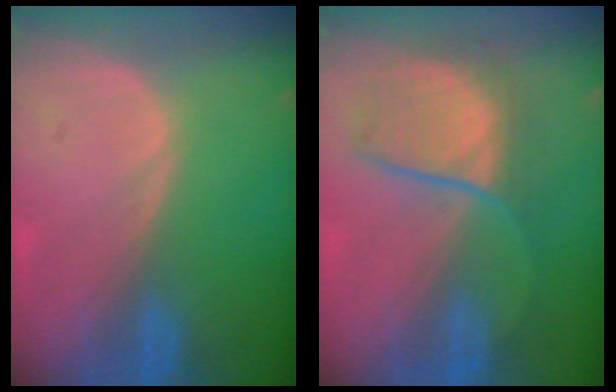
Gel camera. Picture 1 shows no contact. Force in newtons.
{"total": 7.6, "press": 7.6, "slide": 0.6}